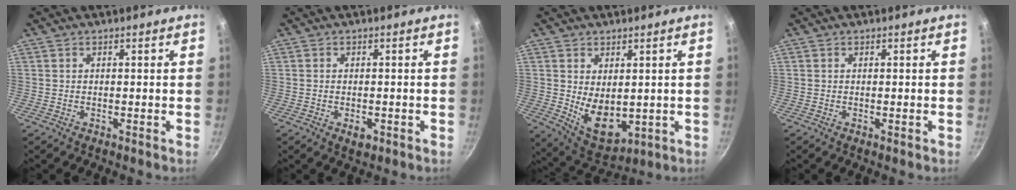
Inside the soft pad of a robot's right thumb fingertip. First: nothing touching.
{"total": 2.4, "force": [-0.9, 1.4, 1.6], "torque": [-0.025, 0.000, -0.012]}
{"total": 9.4, "force": [0.6, 6.0, 7.2], "torque": [-0.093, -0.024, 0.035]}
{"total": 0.0}